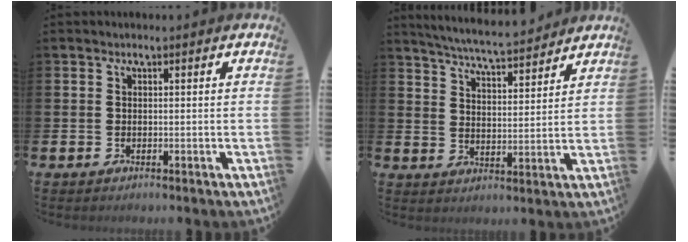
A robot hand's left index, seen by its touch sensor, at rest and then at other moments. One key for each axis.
{"total": 6.2, "fx": 6.0, "fy": 0.1, "fz": 1.4, "tx": -0.048, "ty": -0.037, "tz": 0.106}